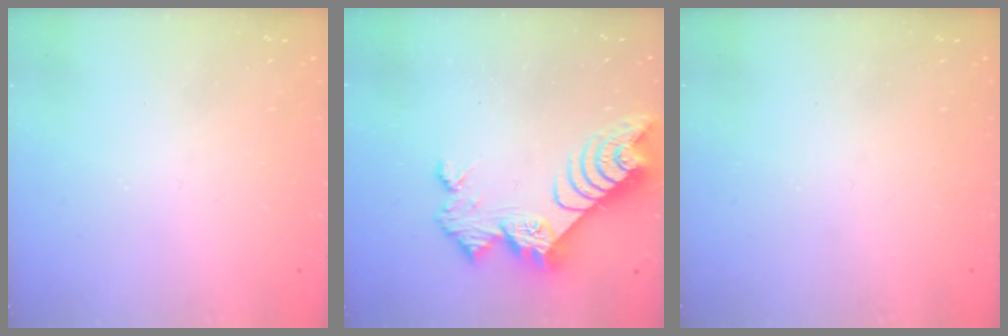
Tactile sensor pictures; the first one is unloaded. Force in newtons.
{"total": 10.0, "press": 10.0, "slide": 0.9}
{"total": 0.0}